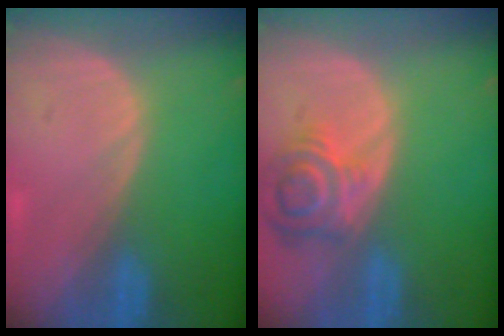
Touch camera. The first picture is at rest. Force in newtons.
{"total": 6.9, "press": 6.4, "slide": 2.7}